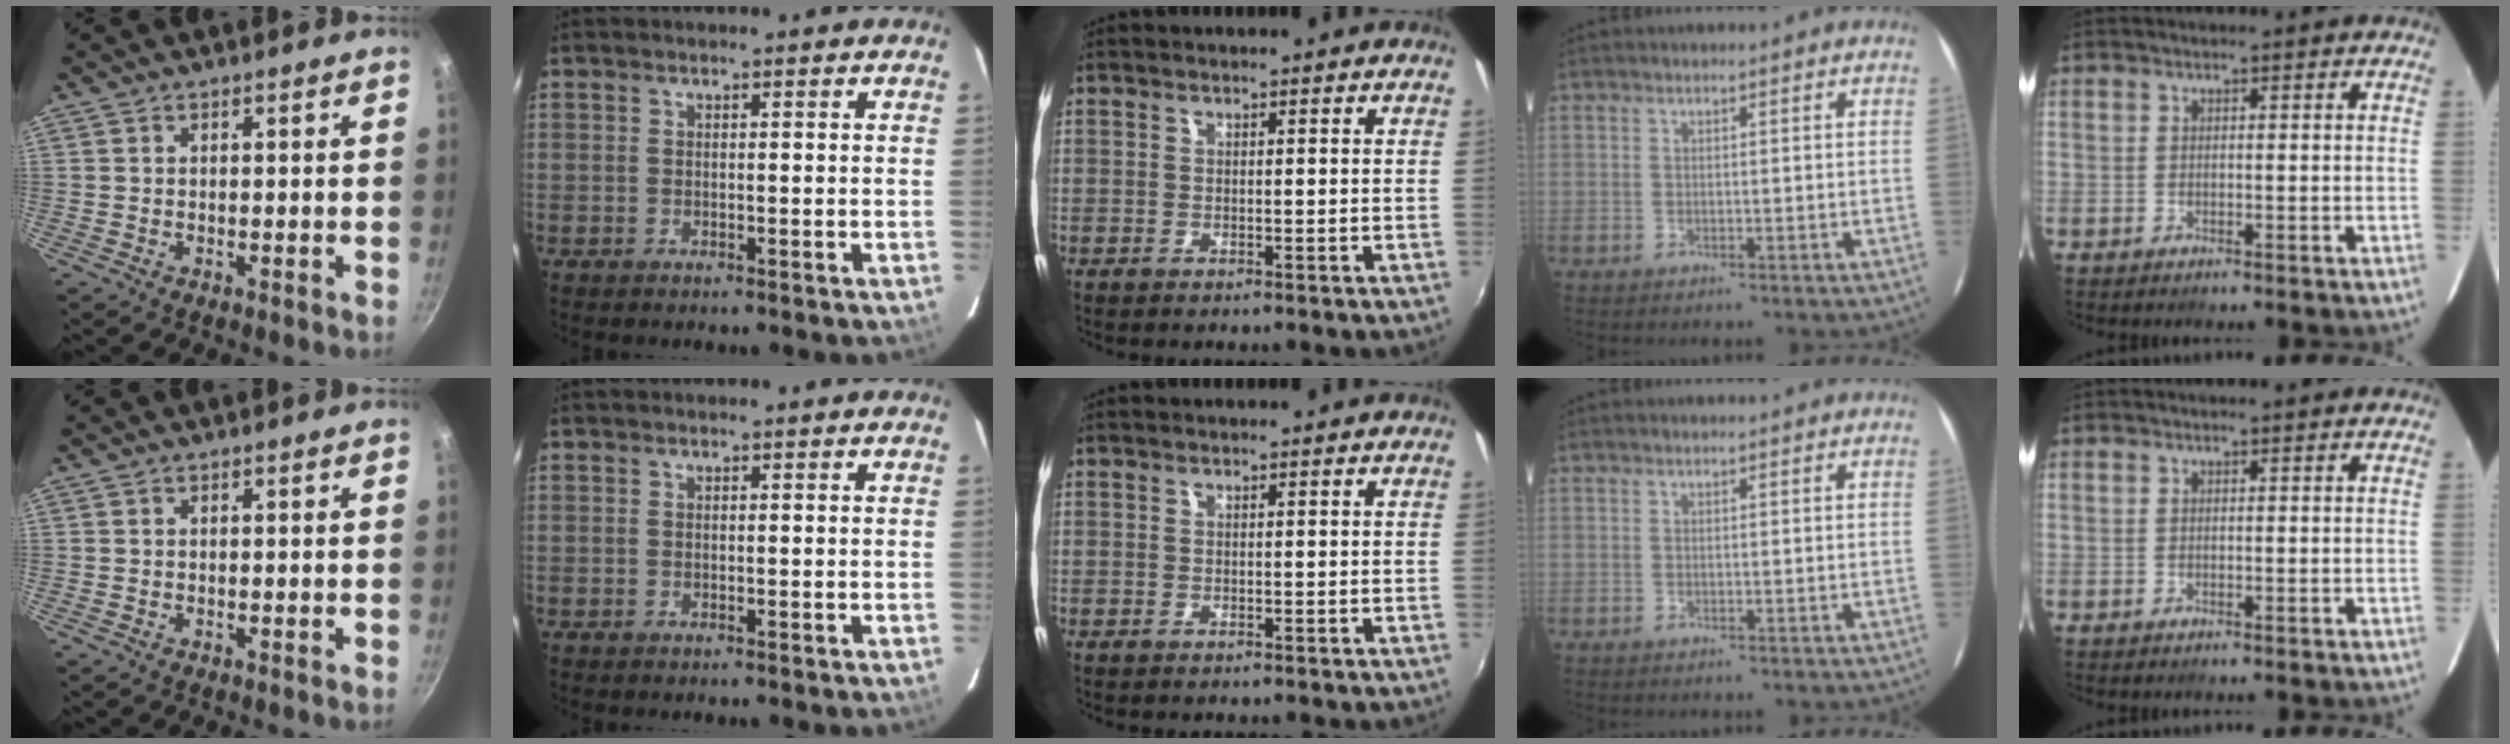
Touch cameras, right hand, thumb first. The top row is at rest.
{}